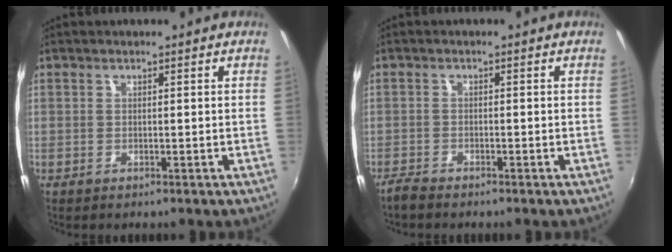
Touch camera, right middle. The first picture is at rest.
{"total": 2.2, "force": [-2.1, 0.3, 0.6], "torque": [-0.022, -0.006, -0.043]}